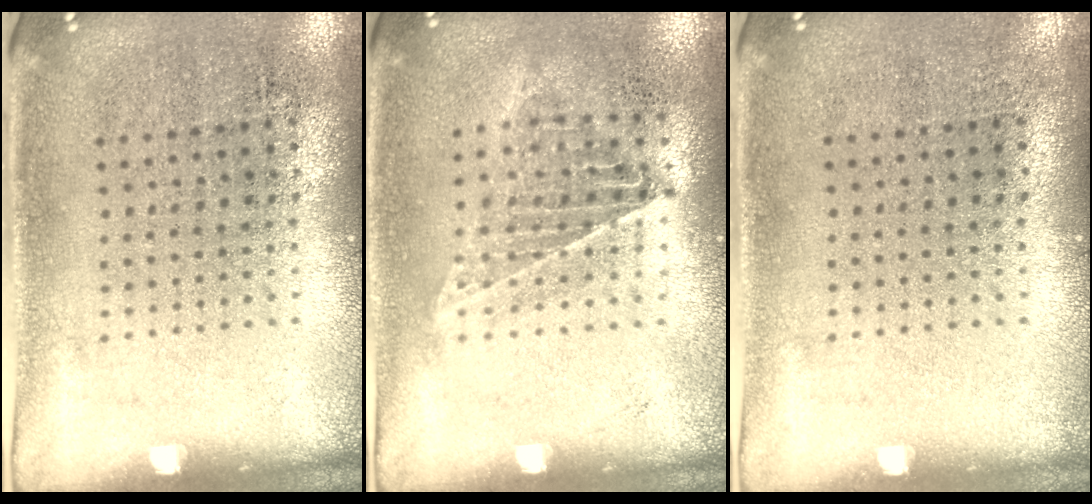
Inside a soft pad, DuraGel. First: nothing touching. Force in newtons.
{"total": 1.0, "press": 1.0, "slide": 0.1}
{"total": 0.0}